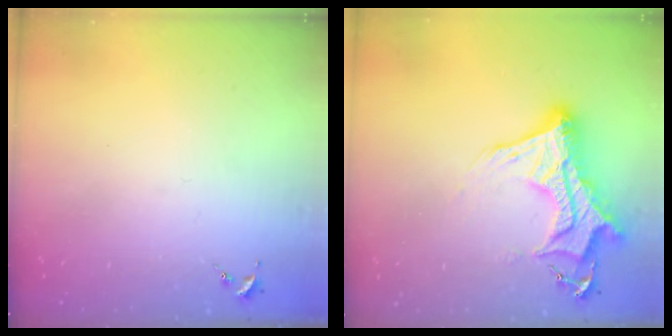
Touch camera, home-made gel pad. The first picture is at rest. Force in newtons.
{"total": 18.2, "press": 18.1, "slide": 1.6}